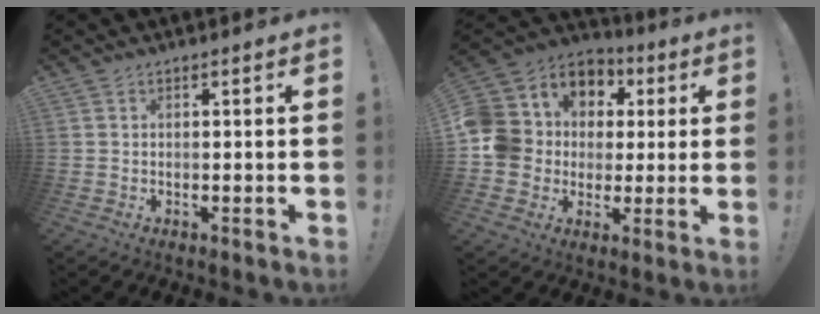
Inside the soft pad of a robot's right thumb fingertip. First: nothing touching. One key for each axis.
{"total": 11.8, "fx": 1.2, "fy": 11.0, "fz": 4.0, "tx": -0.075, "ty": -0.008, "tz": 0.041}